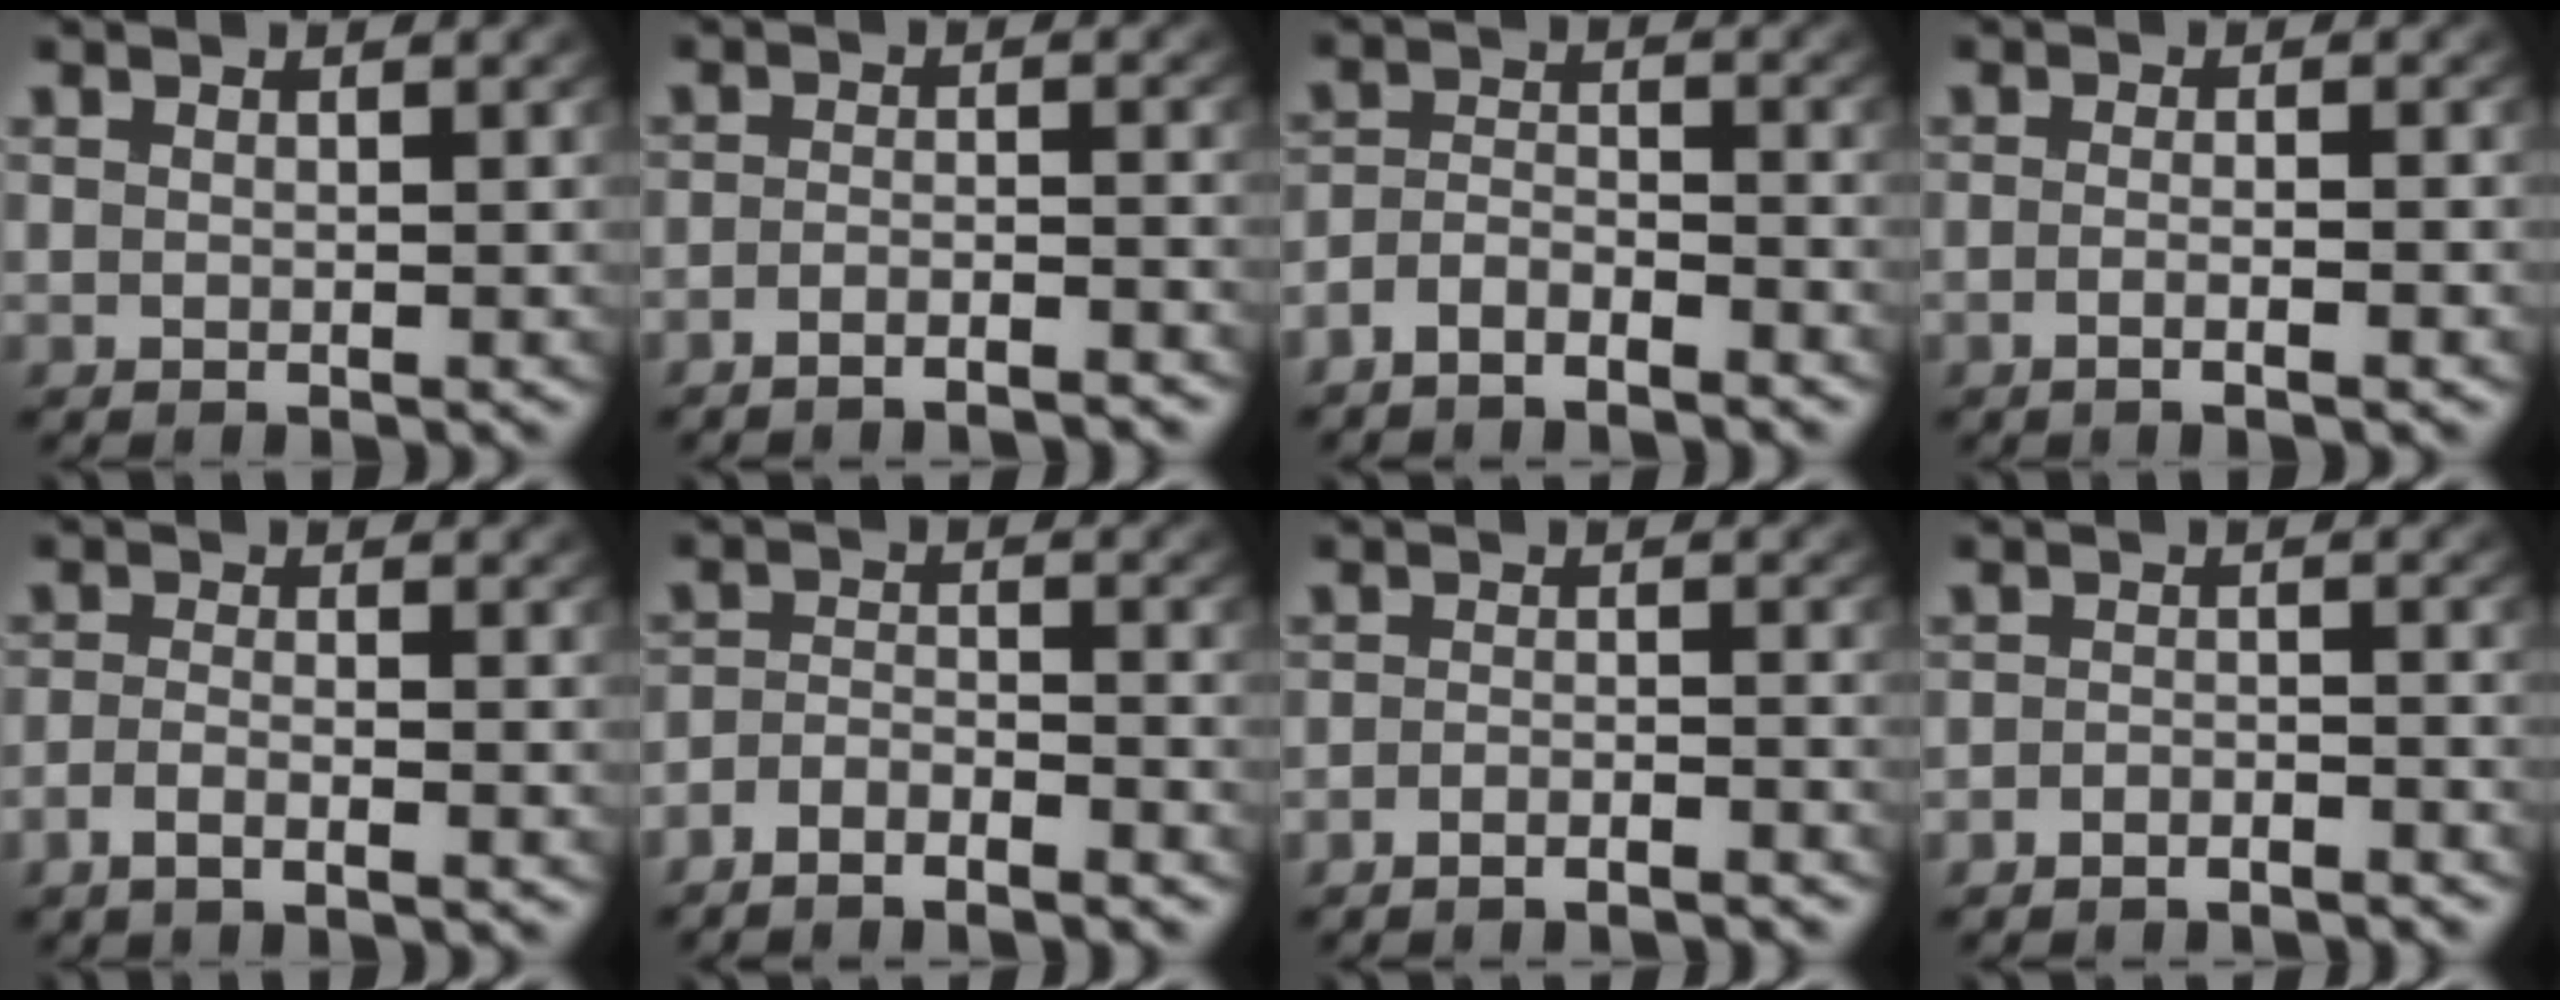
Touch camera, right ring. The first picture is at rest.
{"total": 3.3, "force": [-3.1, 0.5, 0.9], "torque": [-0.012, -0.005, -0.054]}
{"total": 3.8, "force": [-3.0, 2.1, 1.0], "torque": [-0.019, -0.007, -0.057]}
{"total": 1.9, "force": [-1.4, -0.1, 1.3], "torque": [-0.031, -0.006, -0.023]}
{"total": 2.2, "force": [-1.6, 0.6, 1.4], "torque": [-0.037, -0.008, -0.026]}
{"total": 3.9, "force": [-3.4, 1.7, 0.9], "torque": [-0.016, -0.007, -0.063]}
{"total": 3.0, "force": [-2.9, 0.6, 0.6], "torque": [-0.009, -0.005, -0.051]}
{"total": 2.9, "force": [-2.8, 0.8, 0.2], "torque": [-0.004, -0.009, -0.047]}